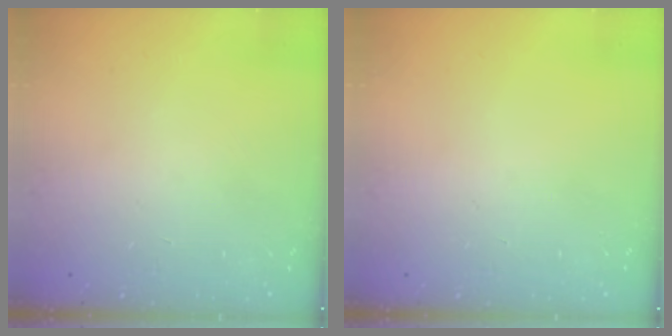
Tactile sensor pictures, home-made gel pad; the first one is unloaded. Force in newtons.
{"total": 0.0}